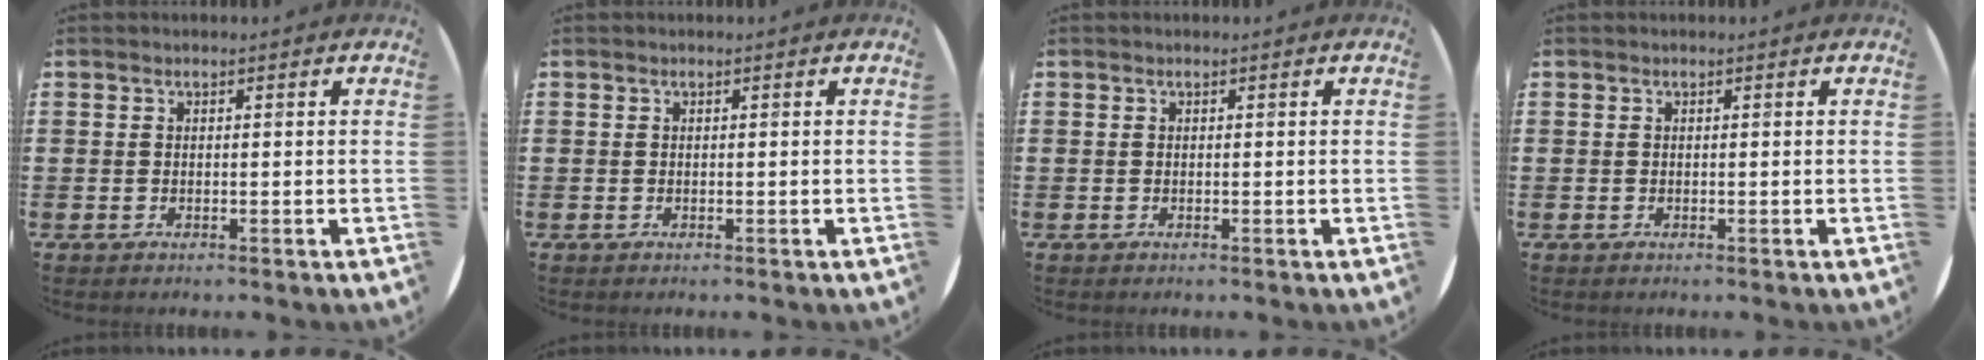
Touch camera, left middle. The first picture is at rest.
{"total": 0.0}
{"total": 0.0}
{"total": 0.0}